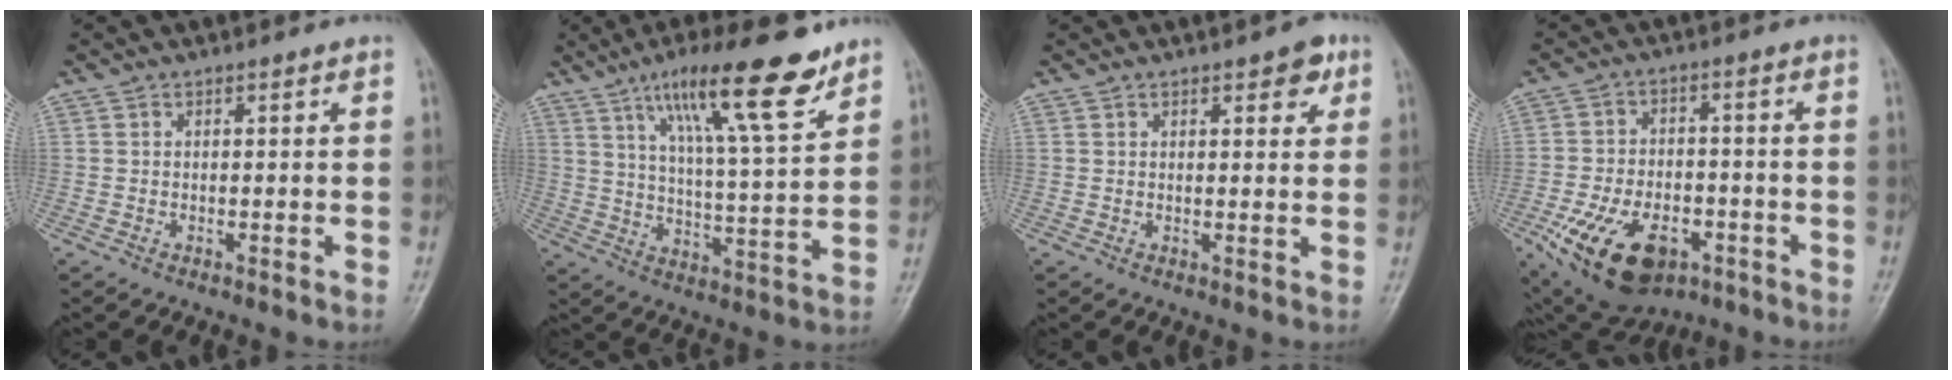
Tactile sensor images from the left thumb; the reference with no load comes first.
{"total": 17.4, "force": [11.2, 3.2, 12.9], "torque": [-0.189, -0.052, 0.184]}
{"total": 3.9, "force": [2.1, 1.7, 2.9], "torque": [-0.021, -0.006, 0.021]}
{"total": 15.9, "force": [-7.1, 9.3, 10.7], "torque": [-0.182, 0.017, -0.108]}